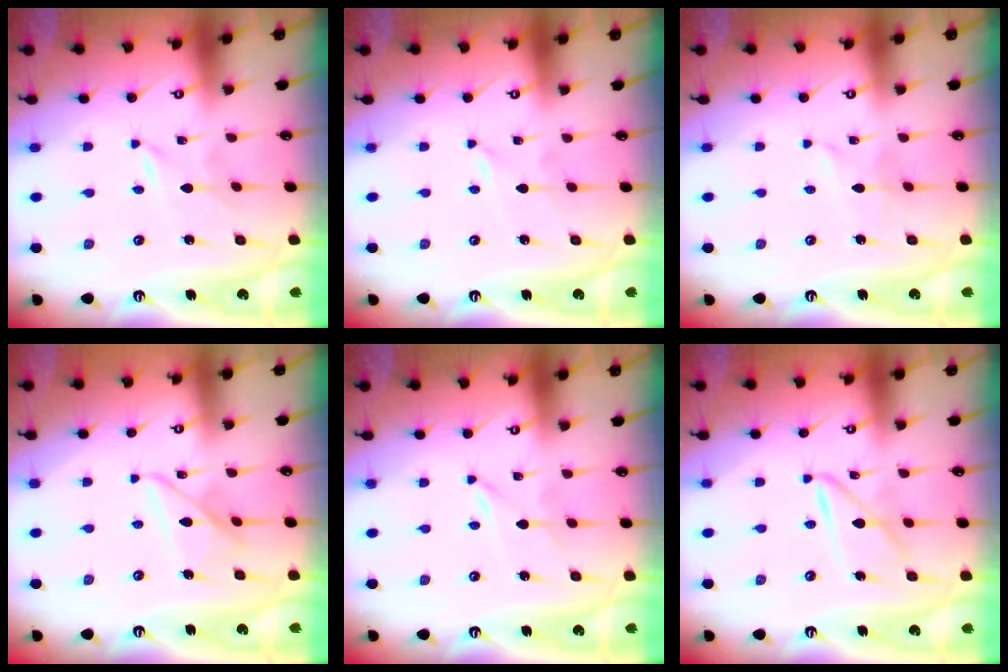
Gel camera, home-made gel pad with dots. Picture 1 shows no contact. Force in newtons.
{"total": 0.0}
{"total": 1.9, "press": 1.9, "slide": 0.2}
{"total": 9.9, "press": 9.8, "slide": 0.8}
{"total": 0.6, "press": 0.5, "slide": 0.1}
{"total": 8.4, "press": 8.4, "slide": 0.7}